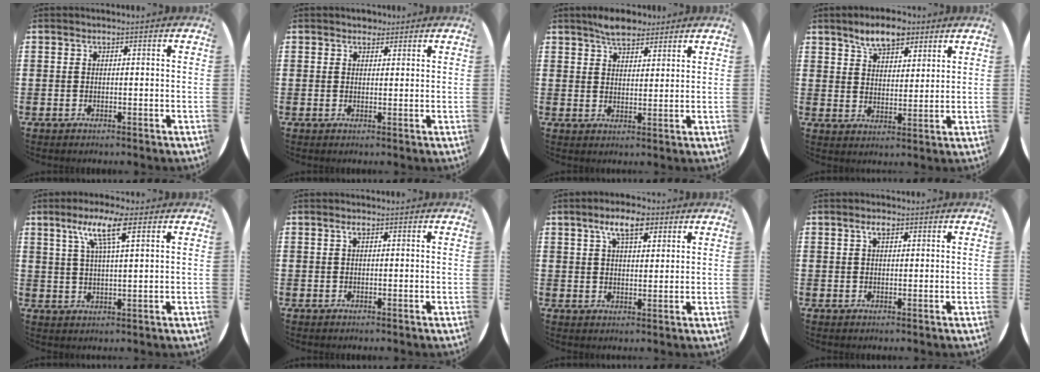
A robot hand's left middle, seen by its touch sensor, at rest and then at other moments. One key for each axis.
{"total": 1.5, "fx": 1.3, "fy": 0.6, "fz": 0.1, "tx": 0.006, "ty": 0.001, "tz": 0.024}
{"total": 4.3, "fx": 3.8, "fy": 1.6, "fz": 1.1, "tx": -0.022, "ty": -0.007, "tz": 0.070}
{"total": 6.2, "fx": 4.9, "fy": 2.9, "fz": 2.4, "tx": -0.045, "ty": -0.007, "tz": 0.088}
{"total": 7.3, "fx": 4.0, "fy": 1.4, "fz": 5.9, "tx": -0.119, "ty": 0.010, "tz": 0.065}
{"total": 0.8, "fx": 0.4, "fy": 0.3, "fz": 0.6, "tx": -0.012, "ty": 0.004, "tz": 0.006}
{"total": 6.3, "fx": 4.1, "fy": 2.5, "fz": 4.1, "tx": -0.074, "ty": -0.001, "tz": 0.068}
{"total": 1.8, "fx": 1.1, "fy": 0.9, "fz": 1.1, "tx": -0.017, "ty": 0.004, "tz": 0.017}